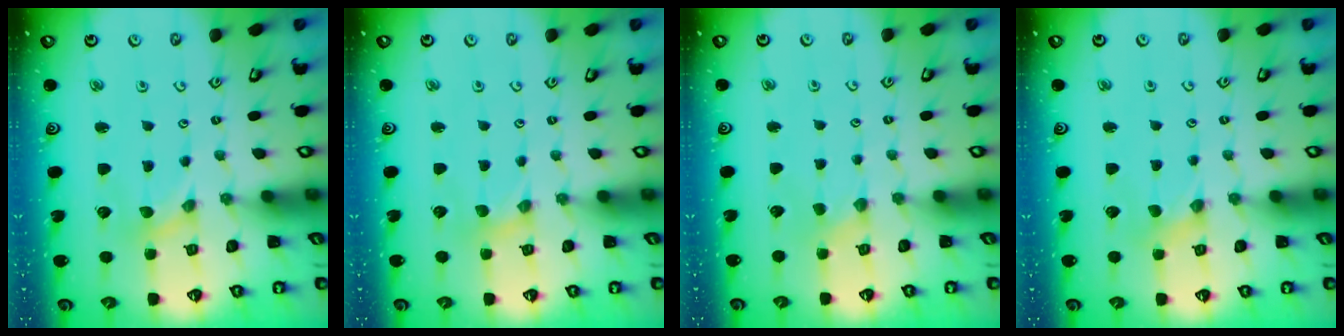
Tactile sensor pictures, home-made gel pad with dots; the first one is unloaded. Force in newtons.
{"total": 0.6, "press": 0.6, "slide": 0.2}
{"total": 0.0}
{"total": 0.0}